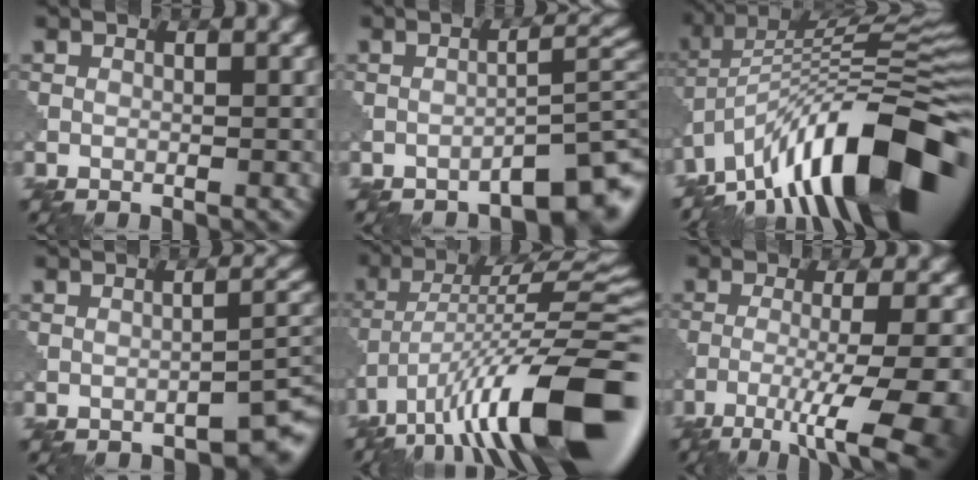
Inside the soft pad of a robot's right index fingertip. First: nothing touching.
{"total": 5.3, "force": [-3.8, 1.3, 3.5], "torque": [-0.035, 0.013, -0.053]}
{"total": 14.8, "force": [-8.0, 4.4, 11.7], "torque": [-0.190, 0.039, -0.149]}
{"total": 2.7, "force": [-2.2, 0.6, 1.6], "torque": [-0.017, 0.011, -0.033]}
{"total": 14.8, "force": [-7.4, 3.8, 12.3], "torque": [-0.209, 0.017, -0.122]}
{"total": 9.5, "force": [-5.0, 1.9, 7.9], "torque": [-0.127, -0.006, -0.078]}